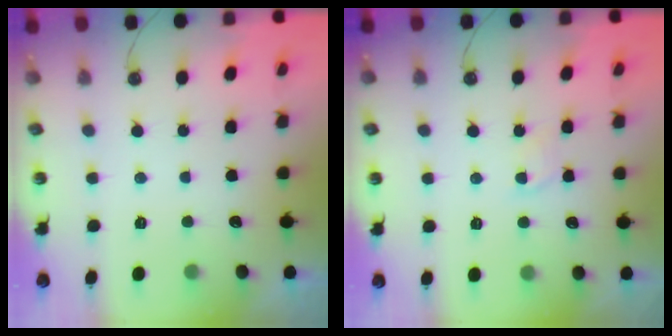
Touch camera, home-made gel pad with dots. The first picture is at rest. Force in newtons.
{"total": 3.1, "press": 3.0, "slide": 0.4}